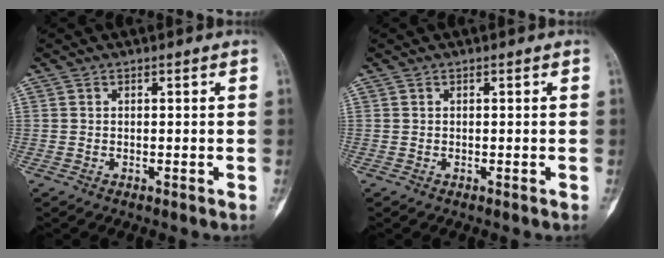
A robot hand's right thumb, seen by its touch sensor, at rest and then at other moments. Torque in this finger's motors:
{"motor_torque": [0.05, -0.01, 0.07, 0.03, 0.03]}